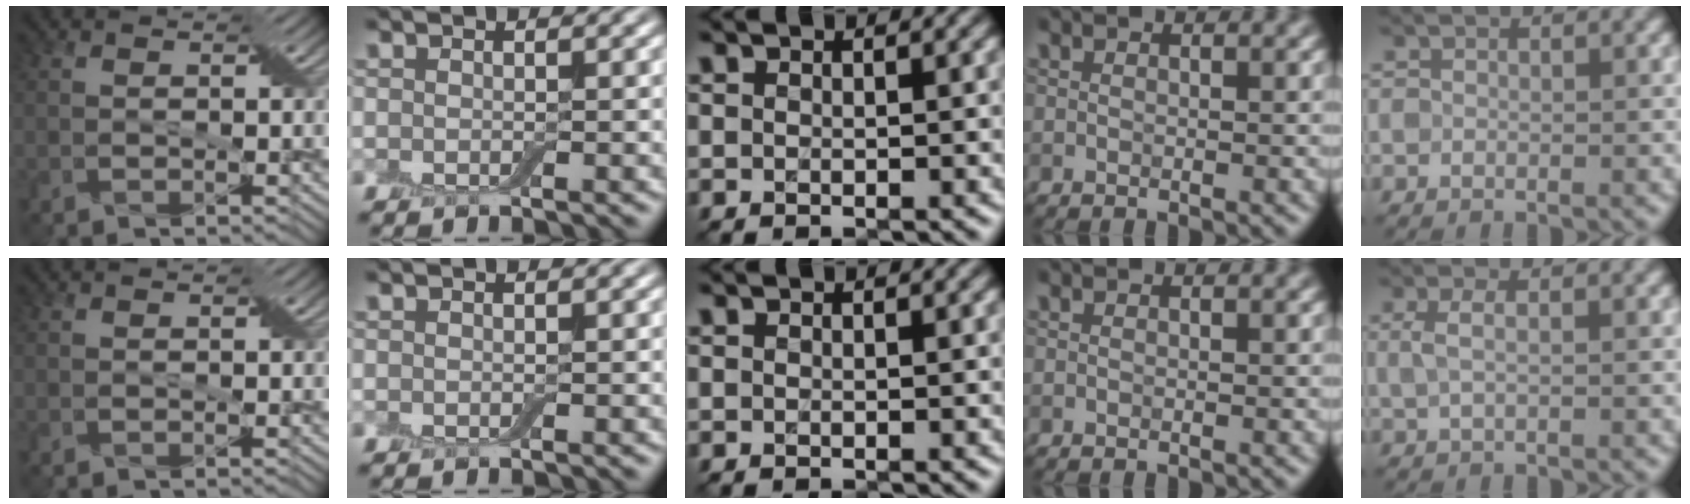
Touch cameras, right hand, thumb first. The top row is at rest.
{"little": {"total": 1.7, "force": [0.4, 0.6, 1.5], "torque": [-0.035, 0.002, 0.009]}}